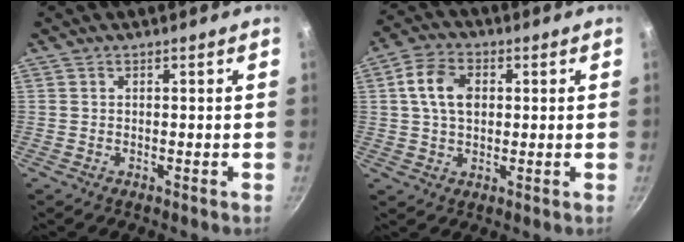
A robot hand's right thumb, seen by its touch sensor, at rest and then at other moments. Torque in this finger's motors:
{"motor_torque": [0.22, 2.02, 0.78, -0.13, 0.05]}